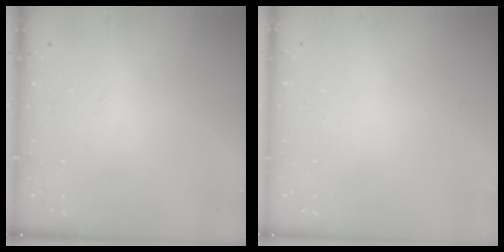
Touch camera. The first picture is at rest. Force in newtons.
{"total": 0.0}